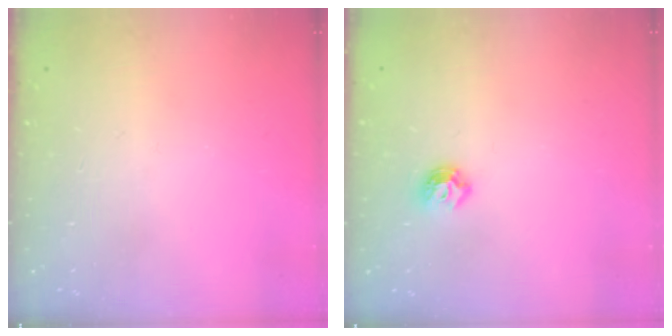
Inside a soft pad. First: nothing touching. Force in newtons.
{"total": 5.2, "press": 5.1, "slide": 0.8}